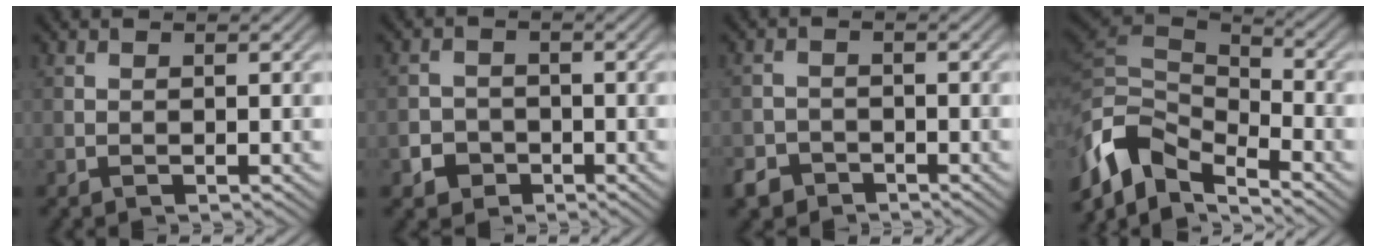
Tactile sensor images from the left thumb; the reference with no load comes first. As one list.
[{"total": 2.6, "force": [-1.4, 2.1, 0.7], "torque": [-0.007, 0.000, -0.032]}, {"total": 3.0, "force": [-2.3, 1.8, 0.8], "torque": [-0.015, -0.002, -0.050]}, {"total": 10.6, "force": [-5.7, 5.2, 7.3], "torque": [-0.153, -0.010, -0.117]}]